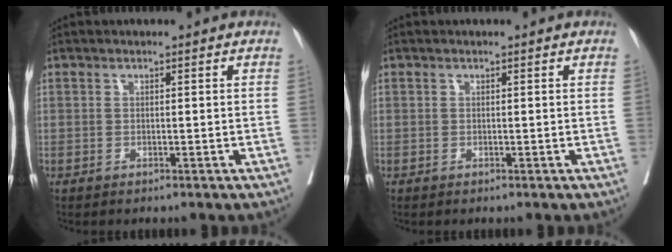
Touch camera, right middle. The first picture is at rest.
{"total": 0.0}